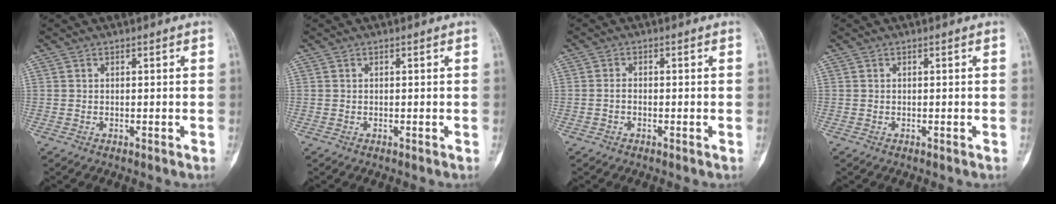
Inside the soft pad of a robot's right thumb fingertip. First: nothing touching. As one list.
[{"total": 0.0}, {"total": 1.3, "force": [-0.5, 0.8, 0.9], "torque": [-0.016, 0.005, -0.012]}, {"total": 0.0}]